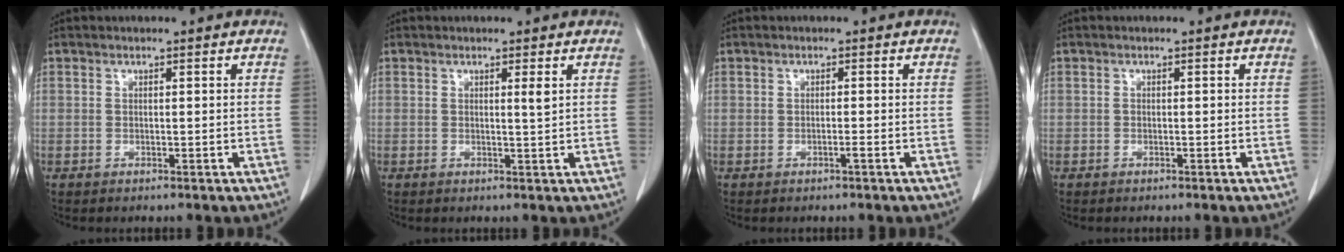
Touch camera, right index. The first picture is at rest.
{"total": 1.2, "force": [0.5, -0.2, 1.1], "torque": [-0.020, -0.005, 0.008]}
{"total": 0.5, "force": [-0.3, -0.1, 0.5], "torque": [-0.007, 0.000, -0.005]}
{"total": 0.0}